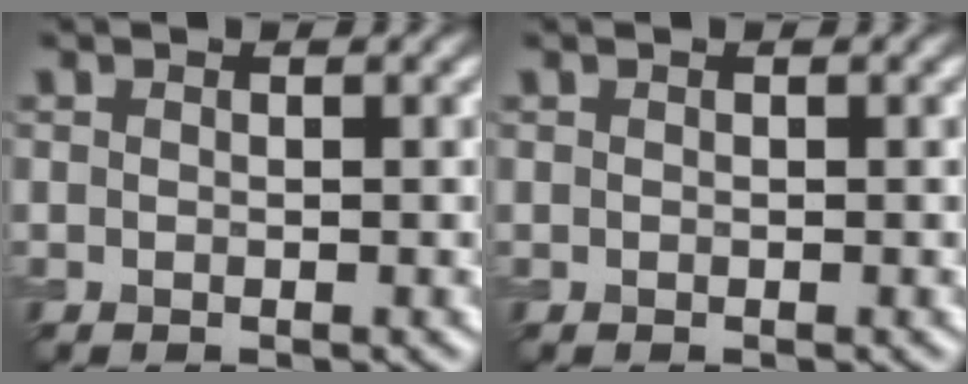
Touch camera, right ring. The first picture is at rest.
{"total": 0.0}